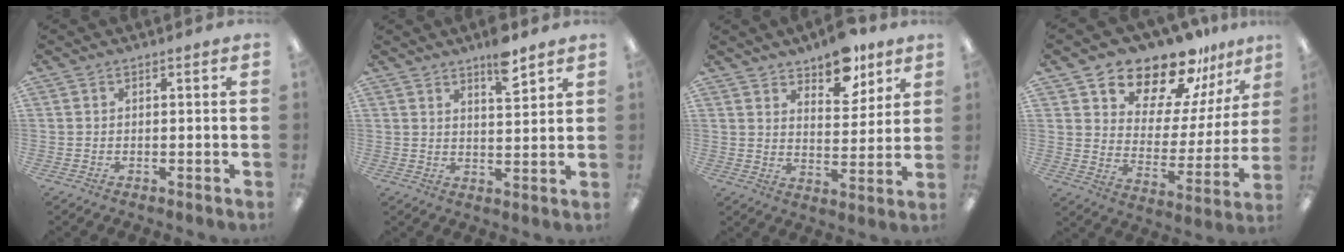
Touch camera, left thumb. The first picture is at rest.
{"total": 7.2, "force": [5.5, 1.9, 4.3], "torque": [-0.059, -0.035, 0.089]}
{"total": 9.6, "force": [7.8, 4.3, 3.7], "torque": [-0.034, -0.049, 0.136]}
{"total": 16.3, "force": [14.5, 6.2, 4.0], "torque": [-0.075, -0.125, 0.260]}